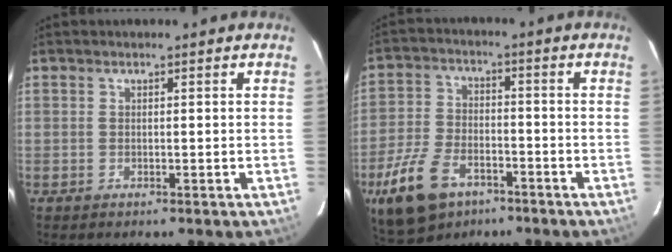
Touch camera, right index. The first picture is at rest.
{"total": 13.7, "force": [-8.0, 7.7, 7.9], "torque": [-0.191, -0.013, -0.144]}